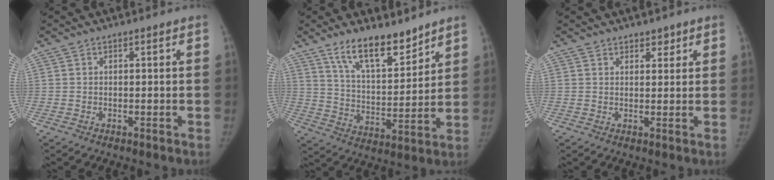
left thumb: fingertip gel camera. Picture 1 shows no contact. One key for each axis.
{"total": 13.2, "fx": 9.9, "fy": 4.7, "fz": 7.4, "tx": -0.097, "ty": -0.071, "tz": 0.180}
{"total": 2.2, "fx": 1.6, "fy": 1.3, "fz": 0.7, "tx": 0.009, "ty": -0.010, "tz": 0.021}